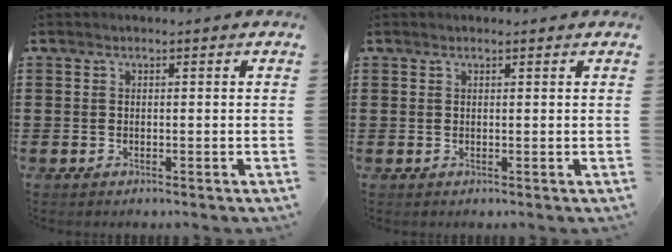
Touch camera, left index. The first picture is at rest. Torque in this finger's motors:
{"motor_torque": [2.14, 0.00, -0.02, -0.06]}